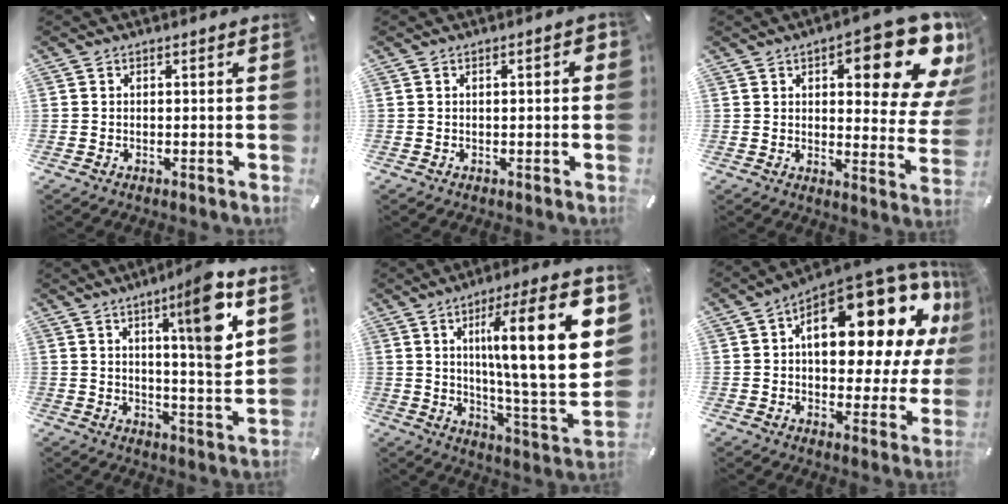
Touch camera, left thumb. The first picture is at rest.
{"total": 2.0, "force": [0.1, 0.6, 1.9], "torque": [-0.034, 0.005, 0.000]}
{"total": 18.5, "force": [9.3, 6.8, 14.5], "torque": [-0.180, -0.063, 0.144]}
{"total": 13.3, "force": [6.0, 1.5, 11.8], "torque": [-0.178, -0.026, 0.084]}
{"total": 22.4, "force": [7.4, 4.0, 20.8], "torque": [-0.322, -0.036, 0.096]}
{"total": 22.1, "force": [9.7, 10.6, 16.8], "torque": [-0.209, -0.088, 0.154]}